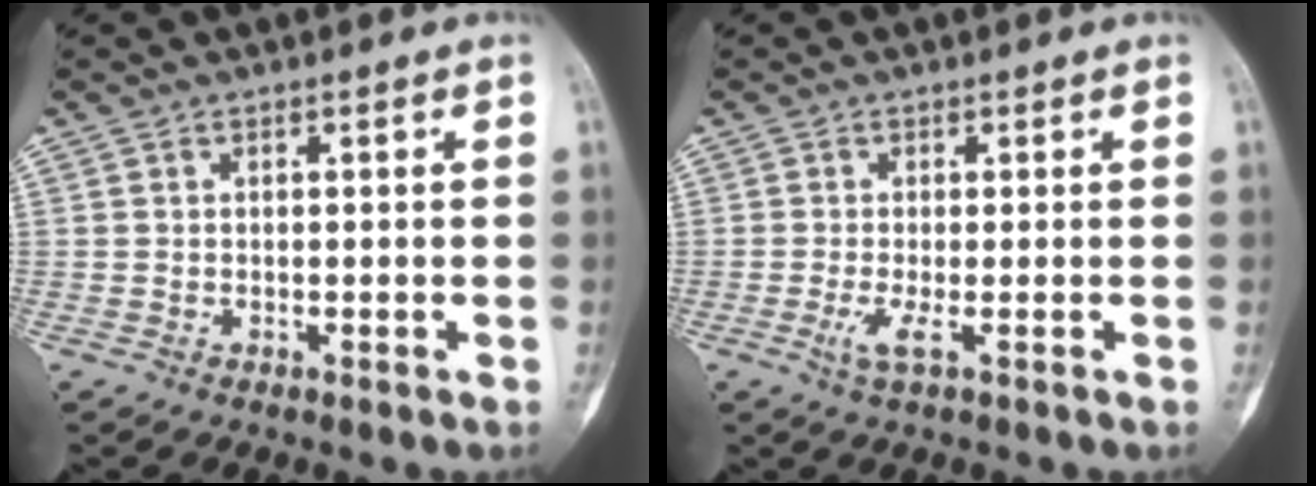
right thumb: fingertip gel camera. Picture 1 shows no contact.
{"total": 2.5, "force": [-0.7, 0.2, 2.3], "torque": [-0.062, -0.009, -0.018]}